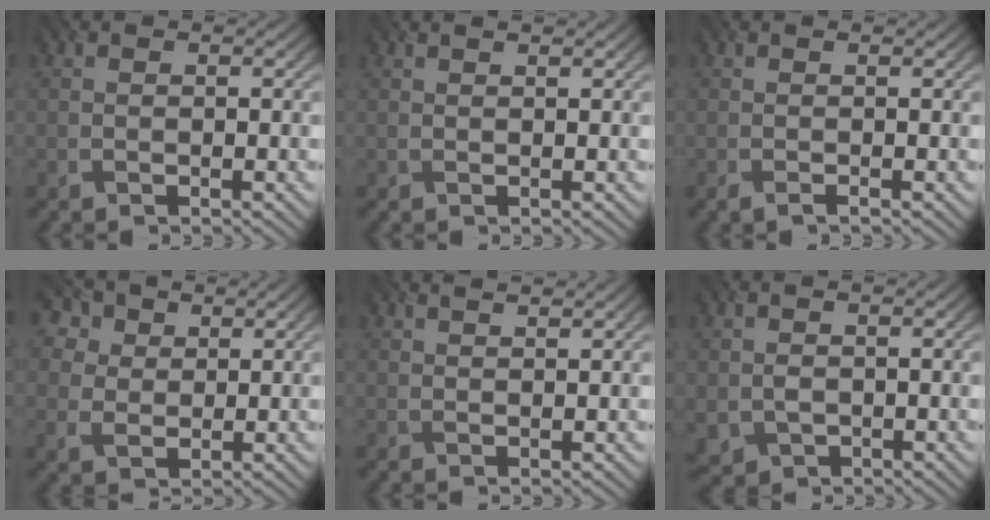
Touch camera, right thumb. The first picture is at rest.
{"total": 0.7, "force": [0.6, 0.0, 0.3], "torque": [-0.008, -0.001, 0.009]}
{"total": 0.9, "force": [-0.2, 0.0, 0.8], "torque": [-0.017, -0.003, -0.006]}
{"total": 7.5, "force": [4.3, 5.1, 3.5], "torque": [-0.134, 0.008, 0.082]}
{"total": 2.0, "force": [1.7, 0.3, 1.0], "torque": [-0.018, 0.001, 0.025]}
{"total": 2.2, "force": [0.5, 1.6, 1.3], "torque": [-0.042, -0.006, 0.014]}